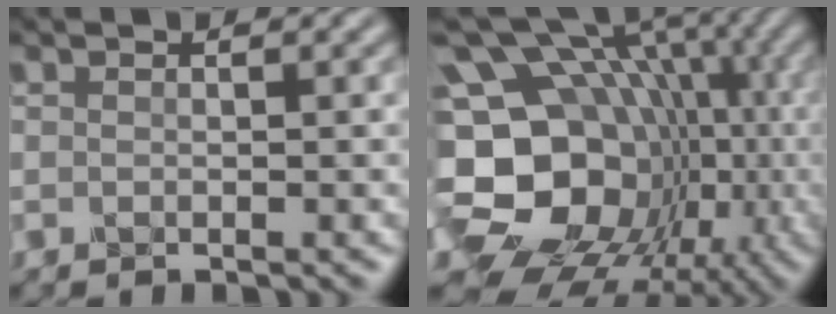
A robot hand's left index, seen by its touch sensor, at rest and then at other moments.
{"total": 21.8, "force": [-2.3, 18.2, 11.7], "torque": [-0.202, 0.022, -0.061]}